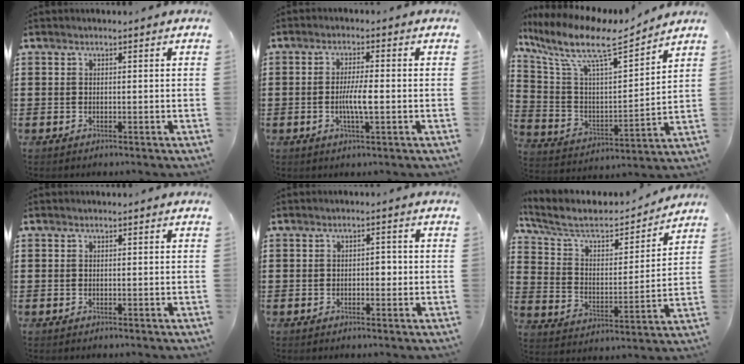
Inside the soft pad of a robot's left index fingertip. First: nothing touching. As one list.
[{"total": 4.5, "force": [-0.7, 0.7, 4.4], "torque": [-0.091, -0.006, -0.017]}, {"total": 10.4, "force": [7.8, 2.2, 6.6], "torque": [-0.159, -0.048, 0.128]}, {"total": 0.0}, {"total": 1.9, "force": [-0.4, 1.0, 1.5], "torque": [-0.031, 0.003, -0.012]}, {"total": 7.1, "force": [5.9, 2.3, 3.0], "torque": [-0.088, -0.037, 0.098]}]